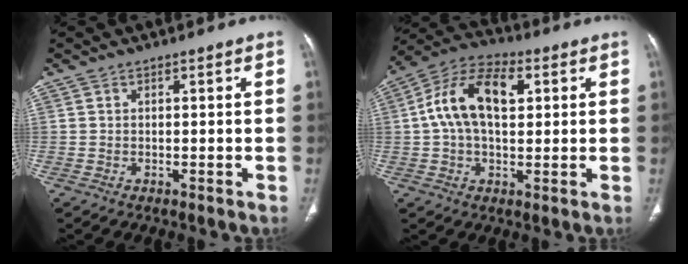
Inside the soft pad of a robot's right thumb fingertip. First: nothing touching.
{"total": 14.0, "force": [2.9, 8.1, 11.0], "torque": [-0.194, 0.025, 0.046]}